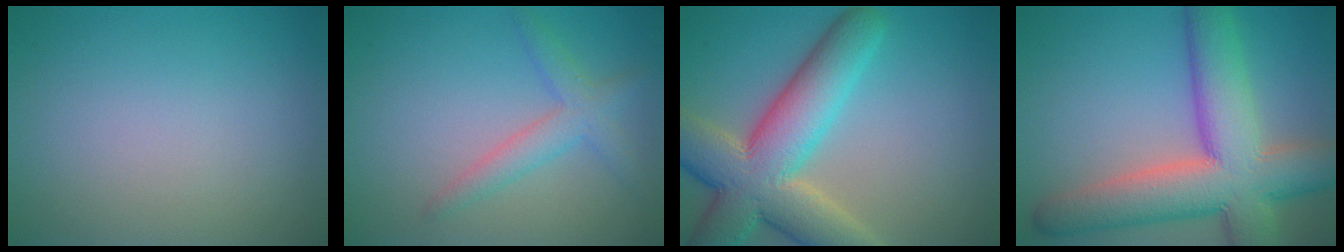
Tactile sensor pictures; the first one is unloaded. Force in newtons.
{"total": 2.9, "press": 2.9, "slide": 0.1}
{"total": 10.8, "press": 10.8, "slide": 0.7}
{"total": 11.3, "press": 11.3, "slide": 0.9}